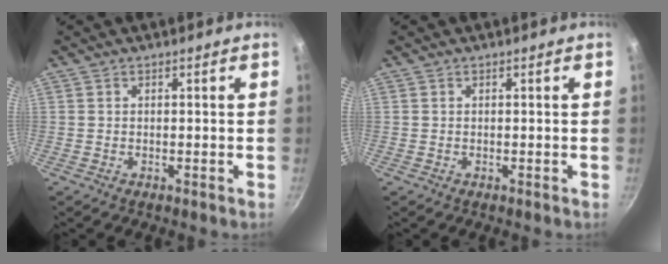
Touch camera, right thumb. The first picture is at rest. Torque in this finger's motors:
{"motor_torque": [0.05, -0.16, -0.12, 0.03, -0.02]}